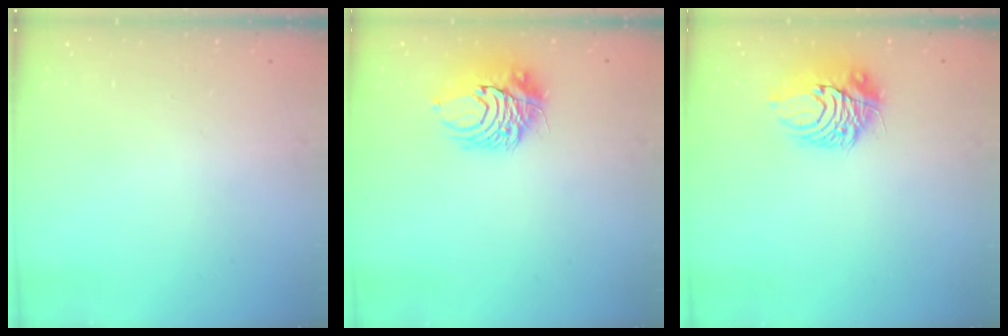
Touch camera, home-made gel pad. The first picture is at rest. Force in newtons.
{"total": 9.7, "press": 9.7, "slide": 0.5}
{"total": 10.0, "press": 9.9, "slide": 0.9}